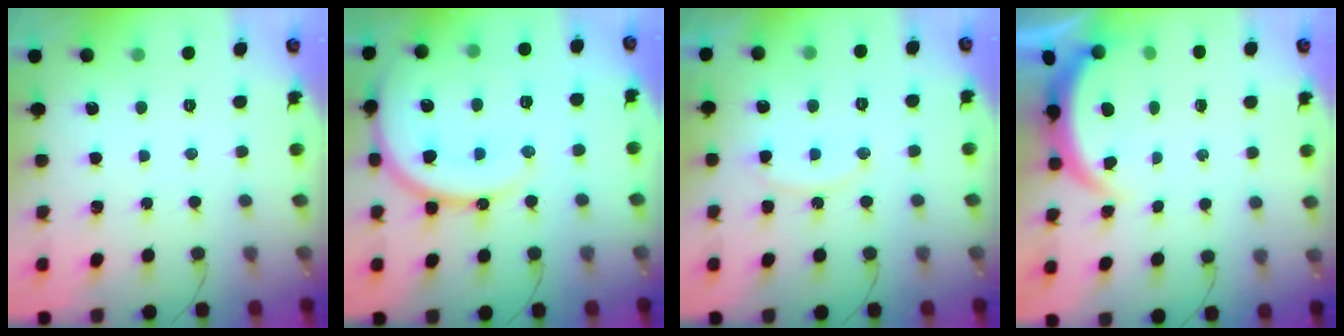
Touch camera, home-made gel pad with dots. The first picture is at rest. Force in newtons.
{"total": 17.2, "press": 17.1, "slide": 1.6}
{"total": 10.2, "press": 10.2, "slide": 0.8}
{"total": 3.7, "press": 3.7, "slide": 0.5}